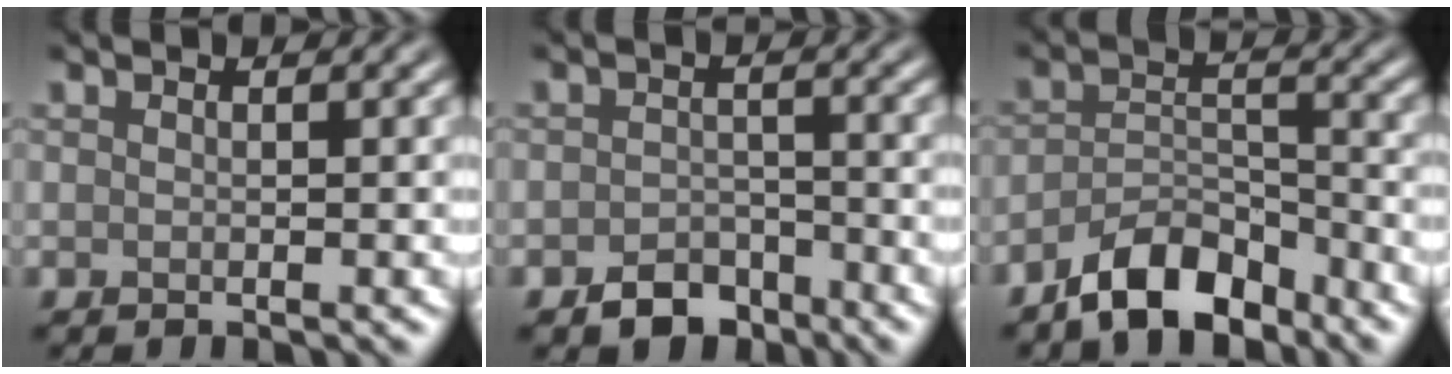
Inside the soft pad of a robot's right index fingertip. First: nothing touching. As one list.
[{"total": 3.3, "force": [-2.3, 2.0, 1.1], "torque": [-0.011, 0.000, -0.043]}, {"total": 5.5, "force": [-4.3, 2.2, 2.7], "torque": [-0.039, -0.001, -0.083]}]